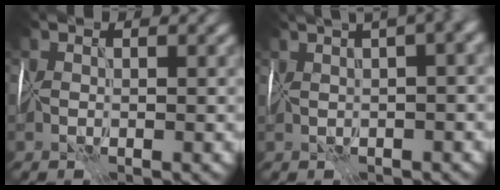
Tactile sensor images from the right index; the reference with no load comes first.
{"total": 13.4, "force": [5.9, 5.6, 10.6], "torque": [-0.117, 0.076, 0.066]}